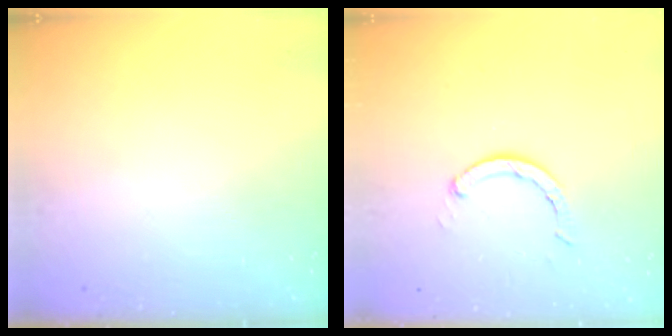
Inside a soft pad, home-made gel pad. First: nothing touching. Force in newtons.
{"total": 2.9, "press": 2.8, "slide": 0.5}